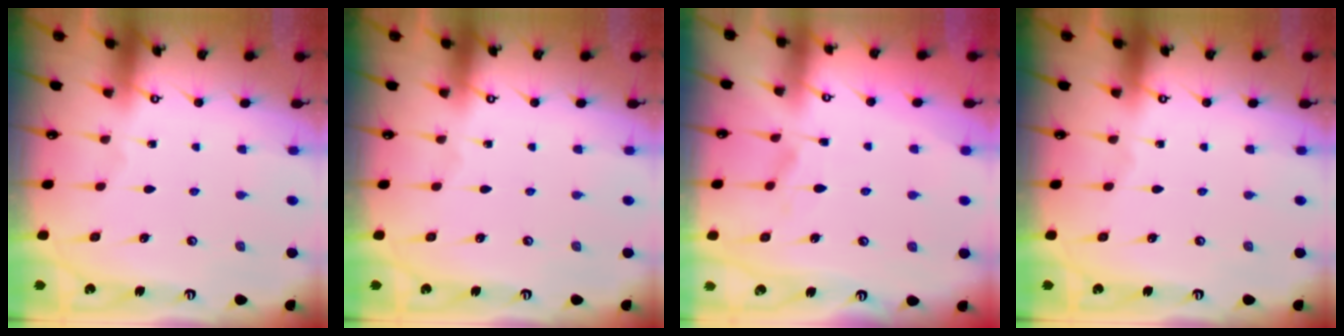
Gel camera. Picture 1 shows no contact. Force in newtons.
{"total": 0.0}
{"total": 2.2, "press": 2.0, "slide": 1.0}
{"total": 0.0}